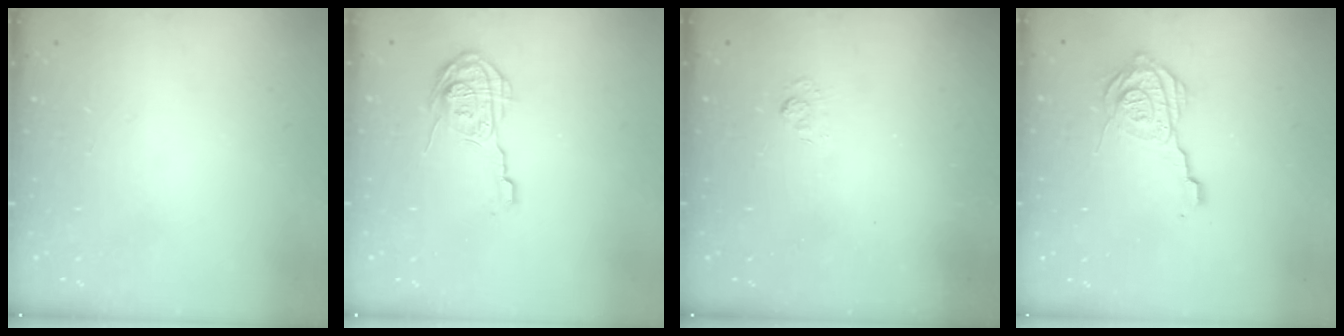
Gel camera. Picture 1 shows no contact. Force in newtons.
{"total": 12.7, "press": 12.7, "slide": 1.0}
{"total": 2.7, "press": 2.3, "slide": 1.5}
{"total": 14.4, "press": 14.3, "slide": 1.9}